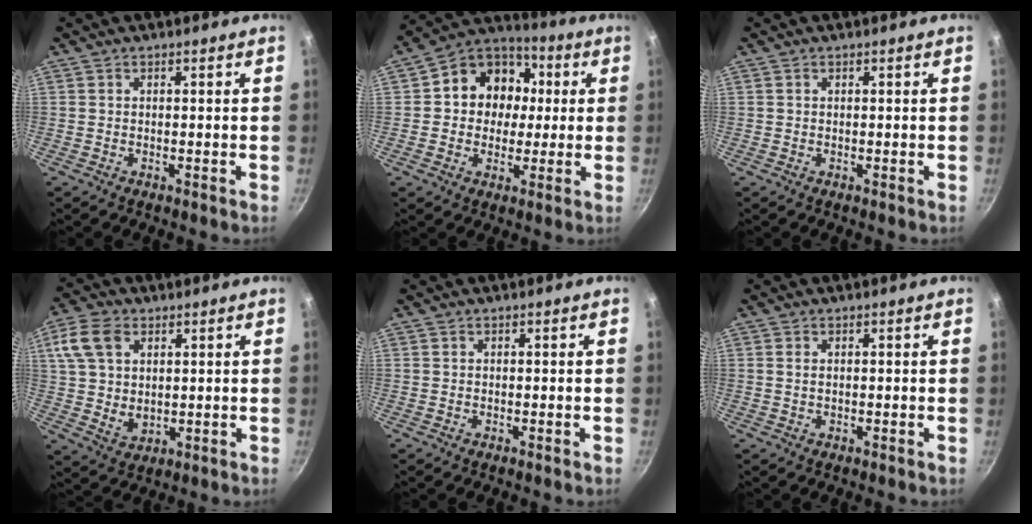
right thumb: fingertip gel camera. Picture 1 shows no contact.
{"total": 13.9, "force": [1.6, 12.0, 6.9], "torque": [-0.069, 0.024, 0.006]}
{"total": 0.0}
{"total": 11.0, "force": [3.9, 7.4, 7.1], "torque": [-0.125, -0.011, 0.073]}
{"total": 0.0}
{"total": 0.9, "force": [0.2, 0.5, 0.7], "torque": [-0.014, 0.001, 0.003]}